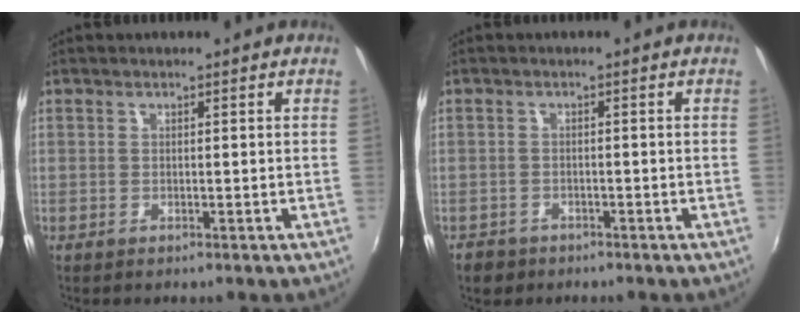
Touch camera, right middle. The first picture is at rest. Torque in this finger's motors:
{"motor_torque": [0.21, -0.19, 0.02, 0.00]}